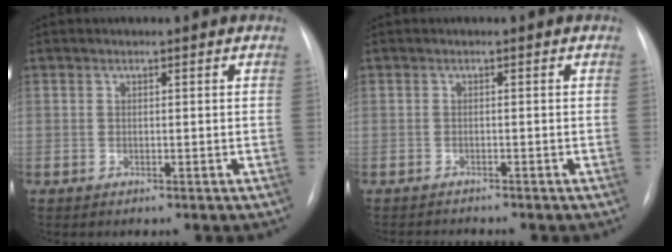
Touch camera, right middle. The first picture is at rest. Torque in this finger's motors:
{"motor_torque": [0.23, -0.25, -0.02, -0.01]}